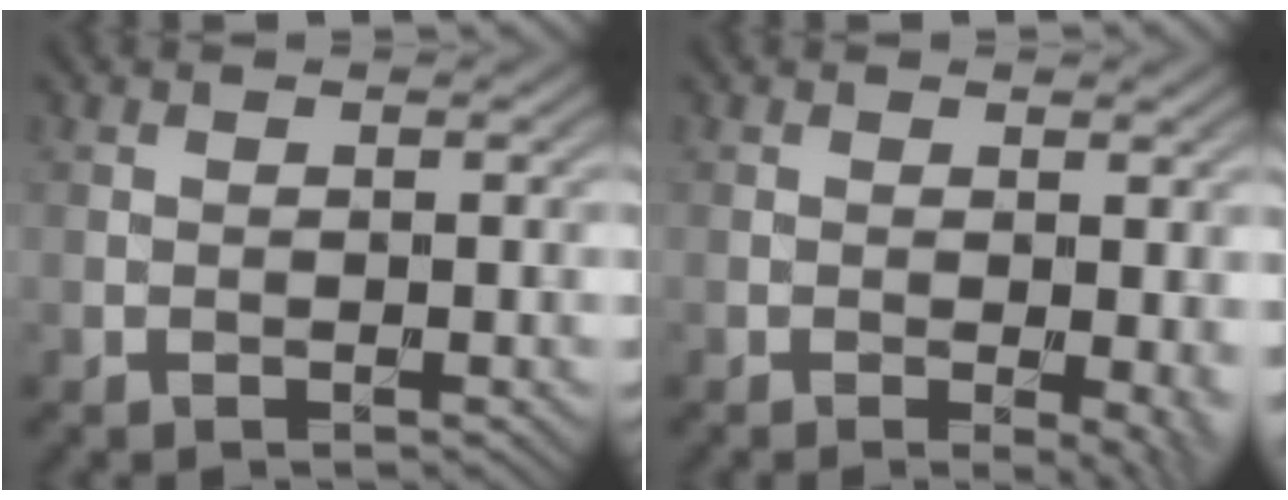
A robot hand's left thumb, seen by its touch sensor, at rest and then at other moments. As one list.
[{"total": 3.4, "force": [-0.3, 1.0, 3.3], "torque": [-0.039, -0.005, -0.005]}]